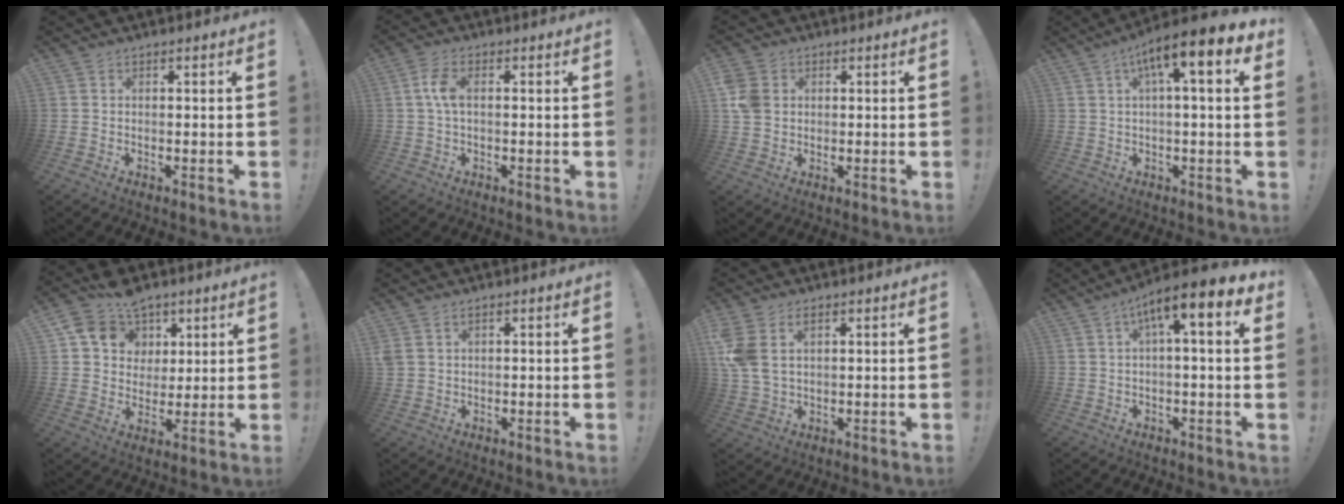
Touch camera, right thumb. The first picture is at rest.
{"total": 5.4, "force": [0.6, 2.8, 4.6], "torque": [-0.089, 0.004, 0.008]}
{"total": 6.8, "force": [1.4, 5.5, 3.7], "torque": [-0.073, 0.008, 0.030]}
{"total": 10.3, "force": [3.7, 1.9, 9.4], "torque": [-0.152, -0.016, 0.057]}
{"total": 13.4, "force": [6.8, 10.6, 4.8], "torque": [-0.071, -0.034, 0.136]}
{"total": 2.4, "force": [1.3, 1.5, 1.4], "torque": [-0.033, 0.002, 0.027]}
{"total": 7.3, "force": [3.4, 4.4, 4.8], "torque": [-0.099, -0.010, 0.066]}
{"total": 9.0, "force": [3.1, 1.7, 8.3], "torque": [-0.138, -0.016, 0.050]}